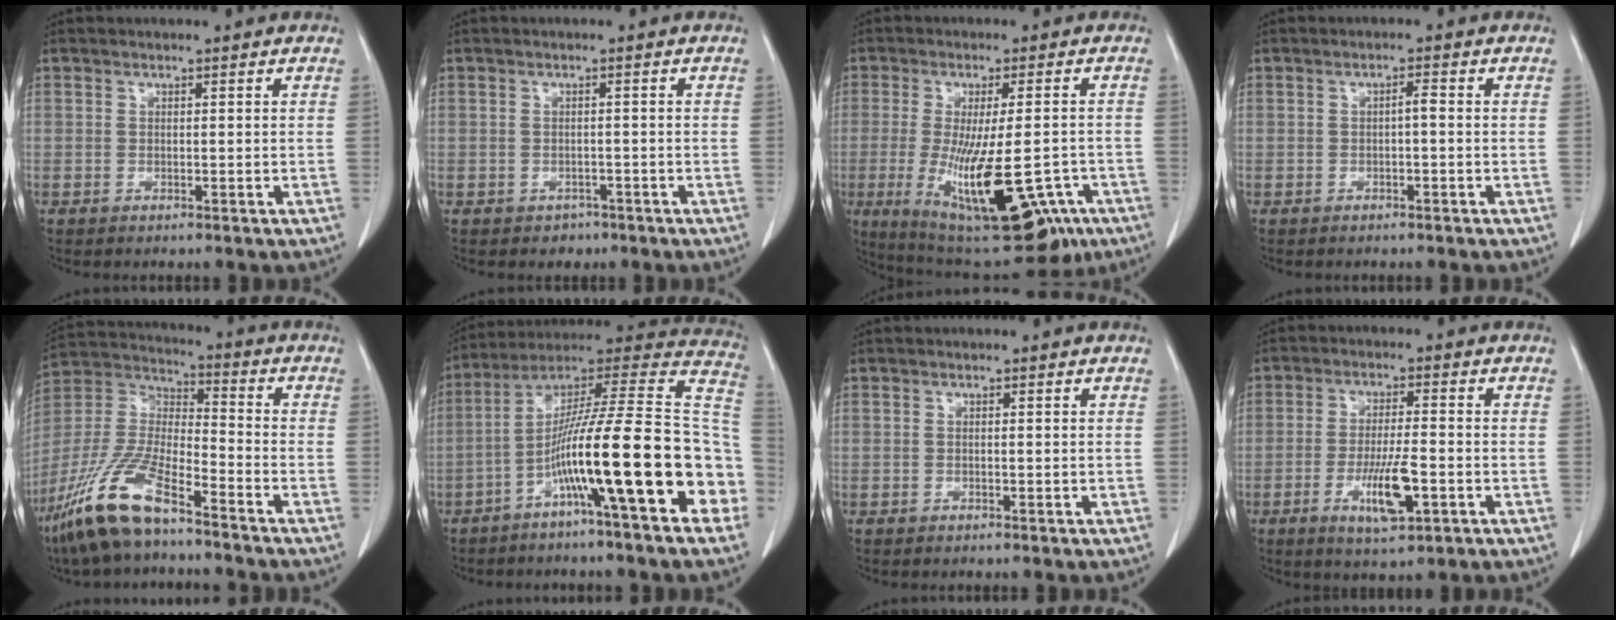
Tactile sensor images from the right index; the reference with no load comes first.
{"total": 1.7, "force": [-1.4, 1.1, 0.2], "torque": [-0.009, 0.002, -0.019]}
{"total": 21.3, "force": [-8.8, 6.4, 18.3], "torque": [-0.302, -0.038, -0.118]}
{"total": 1.2, "force": [-0.2, 0.1, 1.2], "torque": [-0.019, 0.003, -0.003]}
{"total": 15.1, "force": [-10.5, 3.1, 10.4], "torque": [-0.228, -0.015, -0.202]}
{"total": 24.5, "force": [-7.5, 1.2, 23.3], "torque": [-0.294, 0.025, -0.123]}
{"total": 0.0}
{"total": 7.7, "force": [-2.8, 1.3, 7.1], "torque": [-0.127, -0.009, -0.041]}